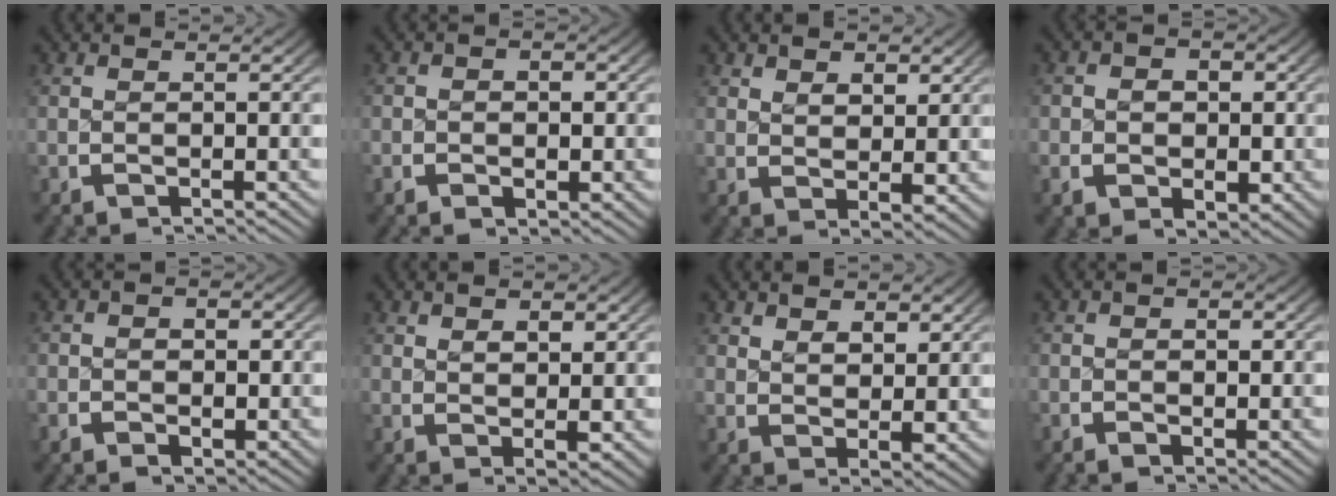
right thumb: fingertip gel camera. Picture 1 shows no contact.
{"total": 2.1, "force": [-0.2, 1.6, 1.3], "torque": [-0.020, -0.003, -0.006]}
{"total": 2.7, "force": [1.6, 1.4, 1.6], "torque": [-0.020, -0.012, 0.038]}
{"total": 4.5, "force": [-0.3, 3.5, 2.8], "torque": [-0.040, -0.010, -0.002]}
{"total": 2.5, "force": [-0.2, 1.9, 1.6], "torque": [-0.021, -0.003, -0.005]}
{"total": 2.5, "force": [1.2, 1.2, 1.8], "torque": [-0.023, -0.009, 0.028]}
{"total": 3.0, "force": [1.9, 1.5, 1.8], "torque": [-0.023, -0.015, 0.043]}
{"total": 1.4, "force": [0.0, 1.0, 1.0], "torque": [-0.016, -0.004, 0.000]}